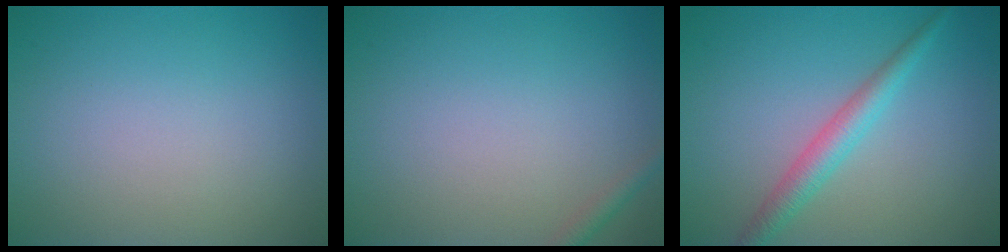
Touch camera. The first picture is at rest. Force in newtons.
{"total": 1.0, "press": 1.0, "slide": 0.0}
{"total": 2.8, "press": 2.8, "slide": 0.1}